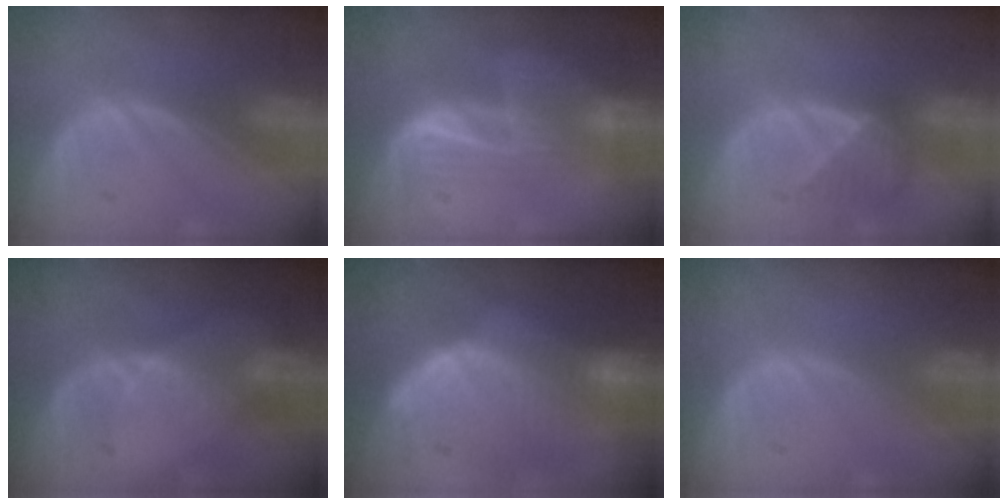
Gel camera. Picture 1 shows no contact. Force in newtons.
{"total": 6.9, "press": 5.6, "slide": 4.0}
{"total": 3.5, "press": 3.5, "slide": 0.4}
{"total": 3.2, "press": 2.8, "slide": 1.4}
{"total": 10.0, "press": 9.0, "slide": 4.4}
{"total": 0.0}